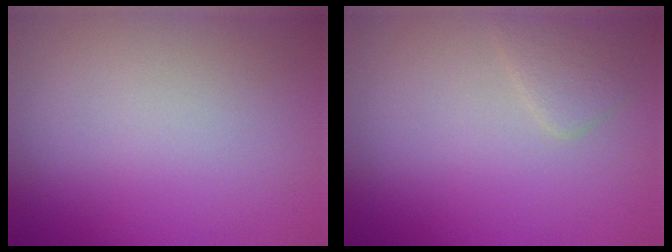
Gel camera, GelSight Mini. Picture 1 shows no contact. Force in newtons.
{"total": 1.6, "press": 1.6, "slide": 0.1}